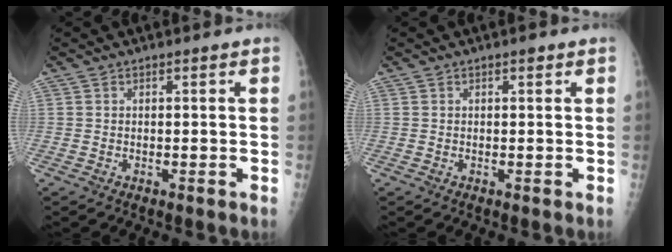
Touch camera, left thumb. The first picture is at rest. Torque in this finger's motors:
{"motor_torque": [0.33, 0.17, 0.00, -0.17, 0.08]}